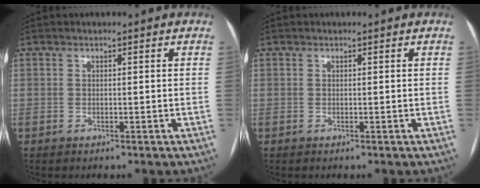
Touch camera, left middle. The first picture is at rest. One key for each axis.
{"total": 0.0}